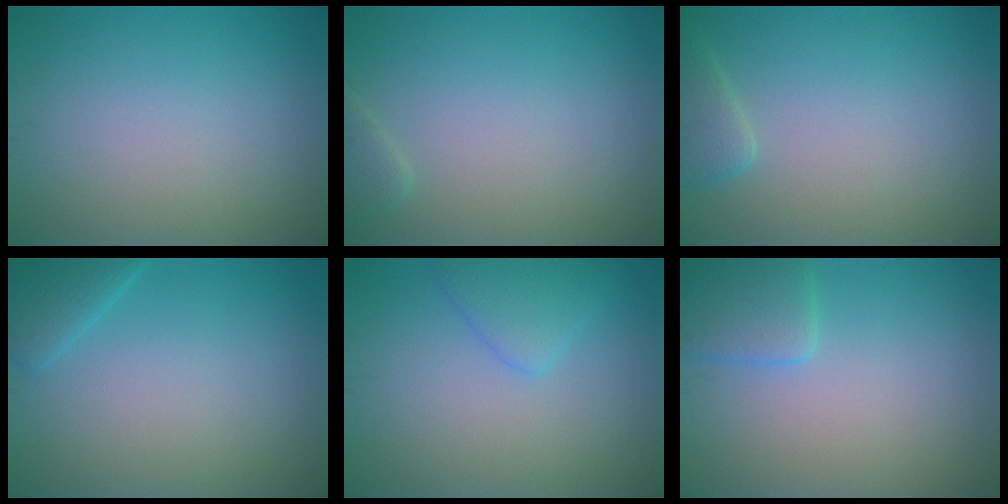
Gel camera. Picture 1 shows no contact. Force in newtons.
{"total": 1.1, "press": 1.1, "slide": 0.1}
{"total": 2.0, "press": 2.0, "slide": 0.2}
{"total": 2.3, "press": 2.3, "slide": 0.2}
{"total": 2.3, "press": 2.3, "slide": 0.2}
{"total": 2.6, "press": 2.6, "slide": 0.1}